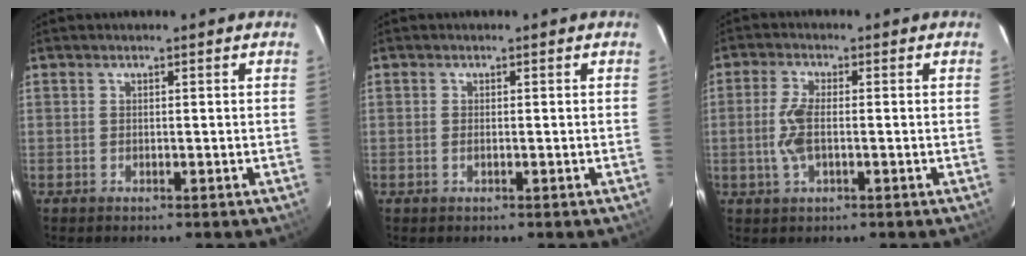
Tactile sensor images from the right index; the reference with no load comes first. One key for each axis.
{"total": 0.7, "fx": -0.2, "fy": 0.2, "fz": 0.7, "tx": -0.014, "ty": 0.002, "tz": -0.003}
{"total": 5.4, "fx": -0.8, "fy": 2.0, "fz": 4.9, "tx": -0.106, "ty": 0.002, "tz": -0.017}